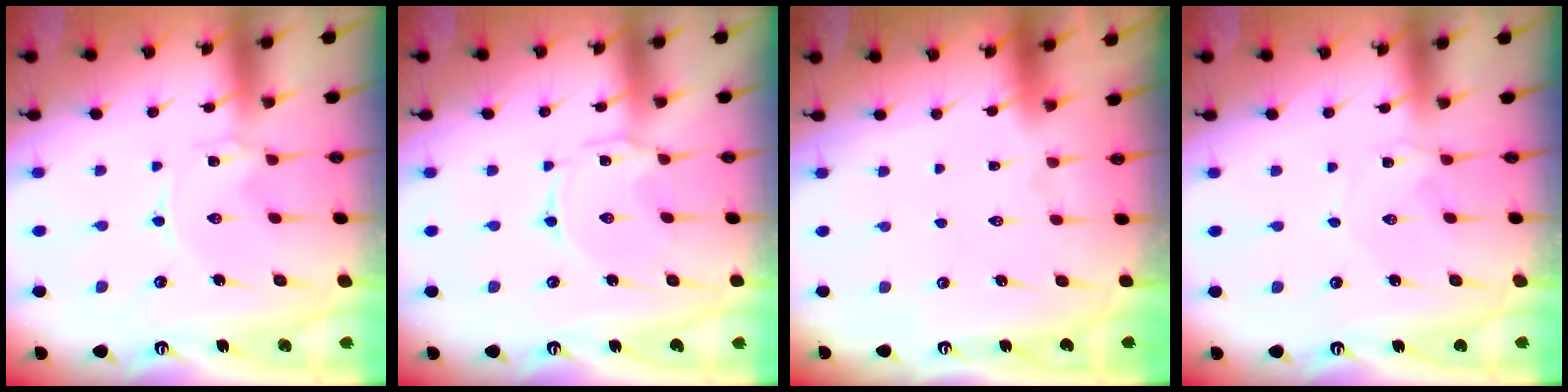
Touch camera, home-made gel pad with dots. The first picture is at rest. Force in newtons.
{"total": 1.2, "press": 1.1, "slide": 0.4}
{"total": 1.5, "press": 1.5, "slide": 0.1}
{"total": 0.9, "press": 0.8, "slide": 0.2}